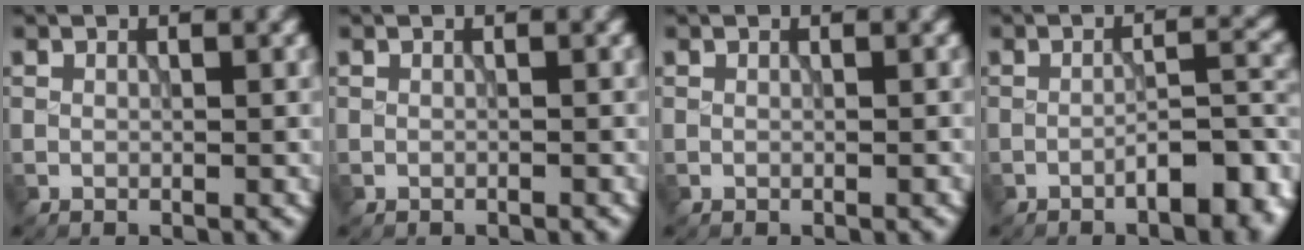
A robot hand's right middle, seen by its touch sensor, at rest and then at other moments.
{"total": 0.0}
{"total": 0.0}
{"total": 6.2, "force": [-3.4, 1.9, 4.8], "torque": [-0.057, 0.012, -0.047]}